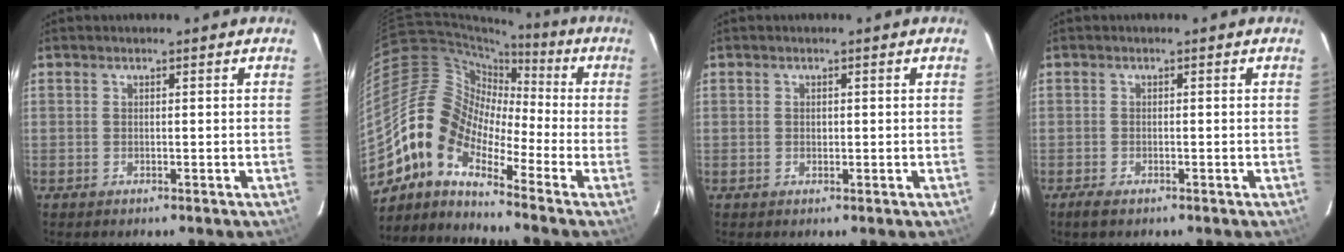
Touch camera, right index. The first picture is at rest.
{"total": 11.2, "force": [-6.8, 5.7, 6.8], "torque": [-0.112, 0.024, -0.155]}
{"total": 0.7, "force": [0.0, 0.6, 0.2], "torque": [0.001, 0.001, 0.002]}
{"total": 2.0, "force": [-1.5, 0.7, 1.1], "torque": [-0.025, -0.009, -0.029]}